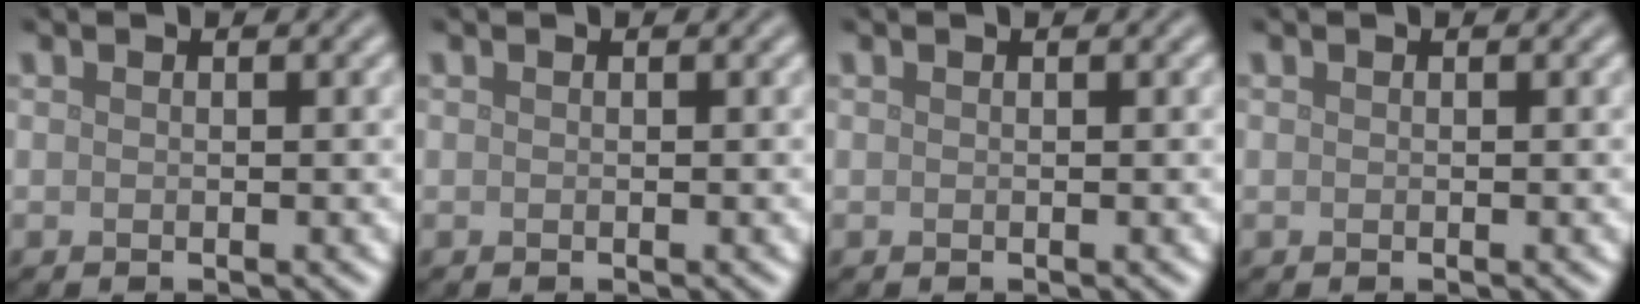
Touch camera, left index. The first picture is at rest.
{"total": 0.0}
{"total": 0.0}
{"total": 0.0}